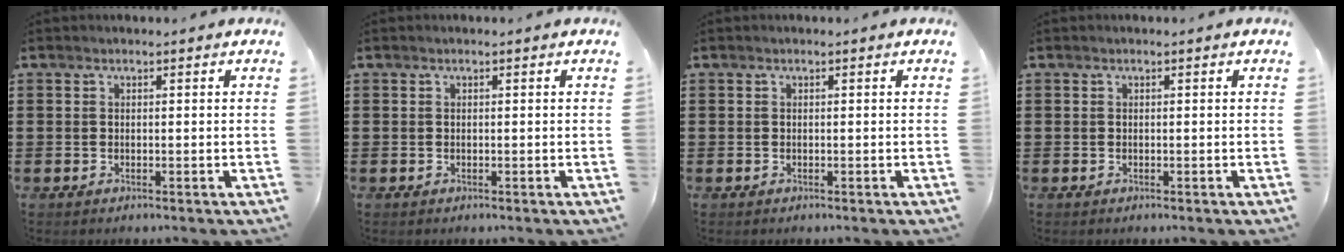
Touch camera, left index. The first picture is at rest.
{"total": 0.0}
{"total": 0.0}
{"total": 0.0}